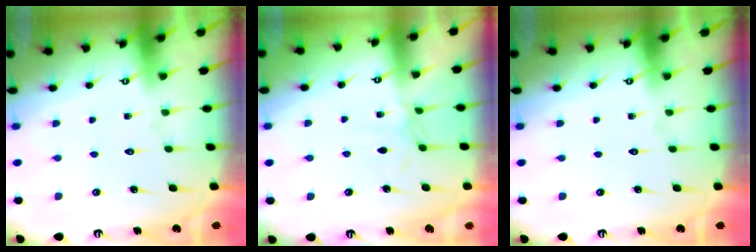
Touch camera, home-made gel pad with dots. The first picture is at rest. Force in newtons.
{"total": 2.5, "press": 2.4, "slide": 0.6}
{"total": 0.0}